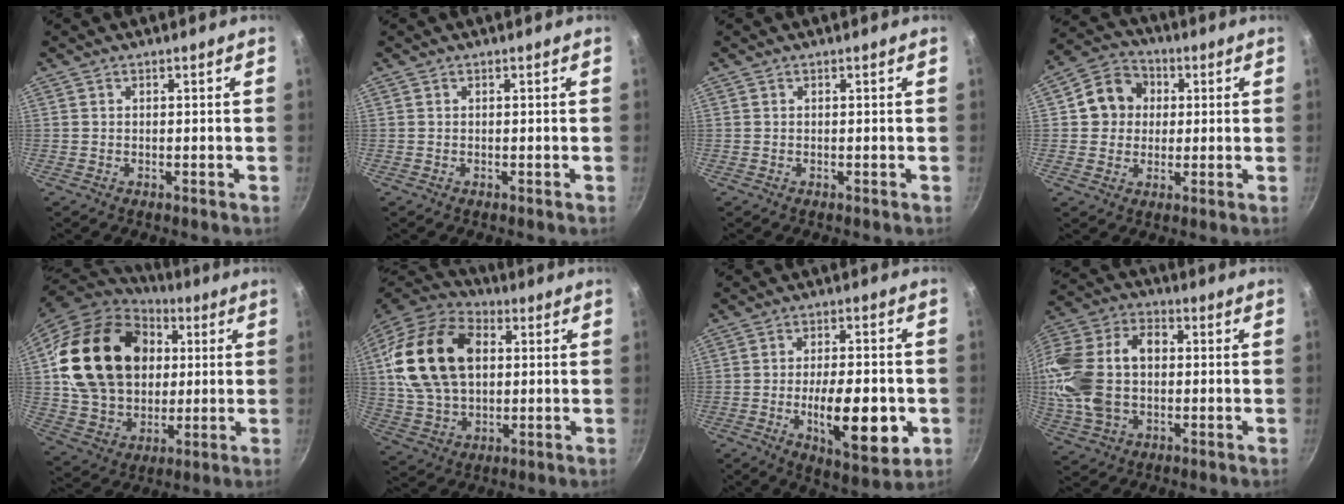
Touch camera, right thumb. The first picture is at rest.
{"total": 0.0}
{"total": 0.0}
{"total": 9.4, "force": [1.6, 8.4, 3.8], "torque": [-0.031, 0.013, 0.013]}
{"total": 27.0, "force": [5.6, 20.6, 16.5], "torque": [-0.266, 0.006, 0.109]}
{"total": 23.1, "force": [4.2, 15.6, 16.5], "torque": [-0.293, 0.015, 0.073]}
{"total": 15.6, "force": [-3.5, 6.1, 13.9], "torque": [-0.192, -0.003, -0.047]}
{"total": 20.2, "force": [0.3, 13.7, 14.9], "torque": [-0.289, 0.036, 0.001]}